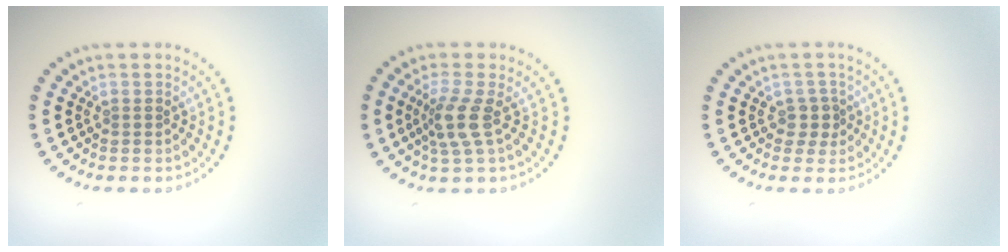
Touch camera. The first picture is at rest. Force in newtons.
{"total": 2.9, "press": 2.2, "slide": 1.9}
{"total": 1.7, "press": 1.4, "slide": 1.0}